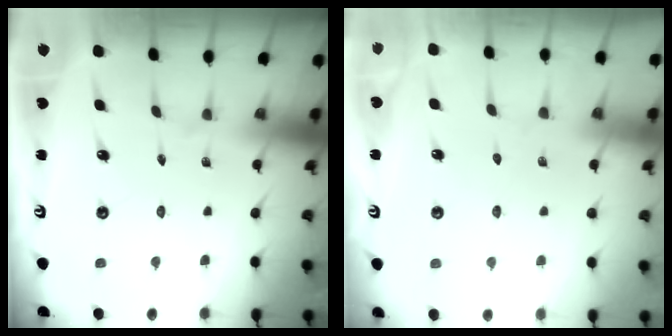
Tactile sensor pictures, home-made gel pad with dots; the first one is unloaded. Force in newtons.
{"total": 5.3, "press": 5.2, "slide": 0.6}